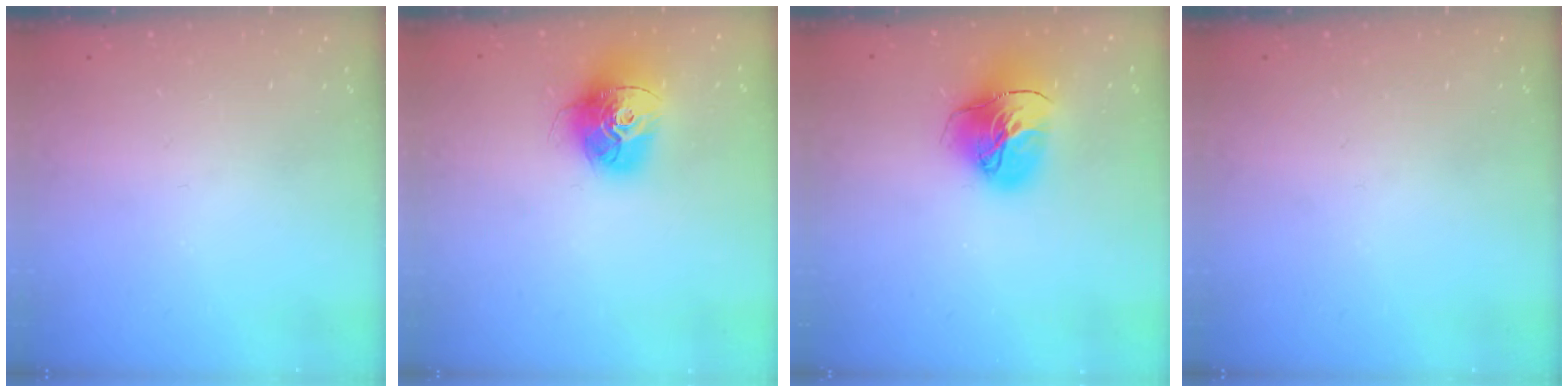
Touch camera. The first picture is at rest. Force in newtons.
{"total": 15.2, "press": 15.2, "slide": 1.3}
{"total": 16.2, "press": 16.1, "slide": 1.6}
{"total": 0.0}